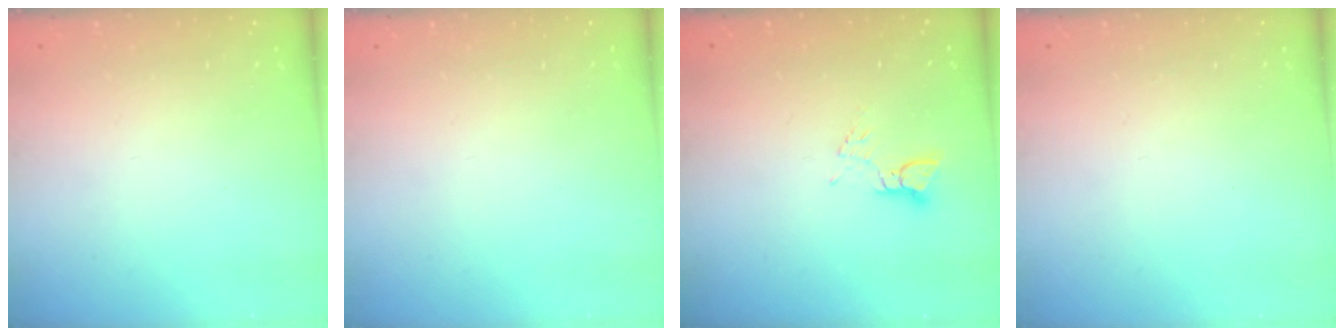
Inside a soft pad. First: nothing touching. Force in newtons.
{"total": 0.0}
{"total": 3.4, "press": 3.4, "slide": 0.4}
{"total": 0.0}